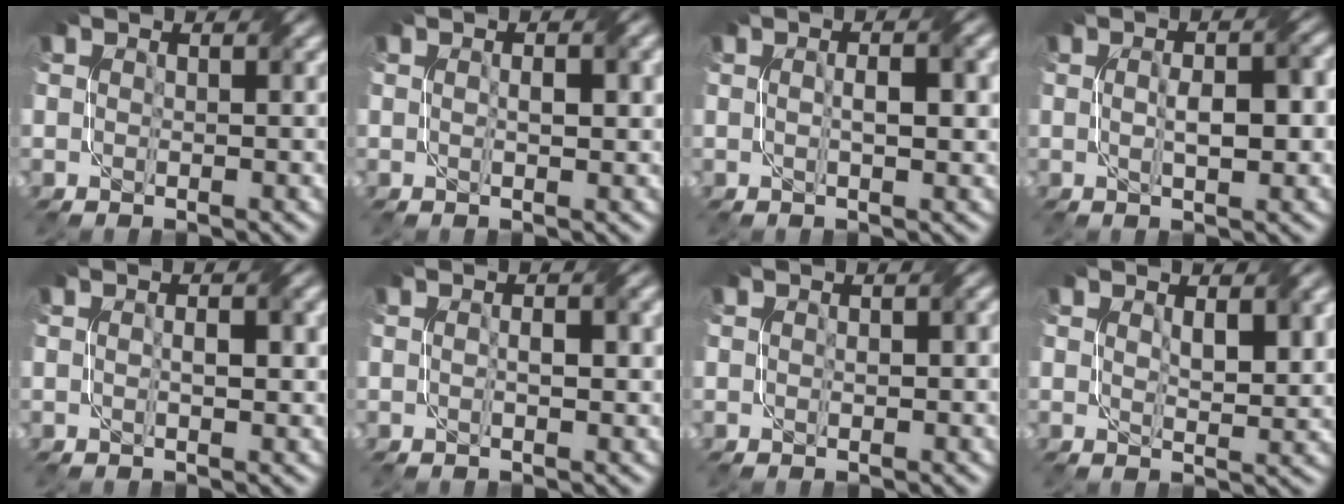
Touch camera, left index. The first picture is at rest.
{"total": 1.8, "force": [0.2, 0.5, 1.7], "torque": [-0.028, 0.003, 0.004]}
{"total": 2.9, "force": [0.2, 0.8, 2.8], "torque": [-0.042, 0.002, -0.001]}
{"total": 4.0, "force": [0.0, 1.2, 3.8], "torque": [-0.069, 0.004, 0.001]}
{"total": 1.9, "force": [0.0, 0.6, 1.8], "torque": [-0.031, 0.004, 0.001]}
{"total": 1.8, "force": [0.0, 0.5, 1.7], "torque": [-0.029, 0.004, -0.001]}
{"total": 0.7, "force": [-0.1, 0.3, 0.6], "torque": [-0.011, 0.002, 0.000]}
{"total": 3.0, "force": [1.0, 1.1, 2.6], "torque": [-0.045, -0.003, 0.023]}